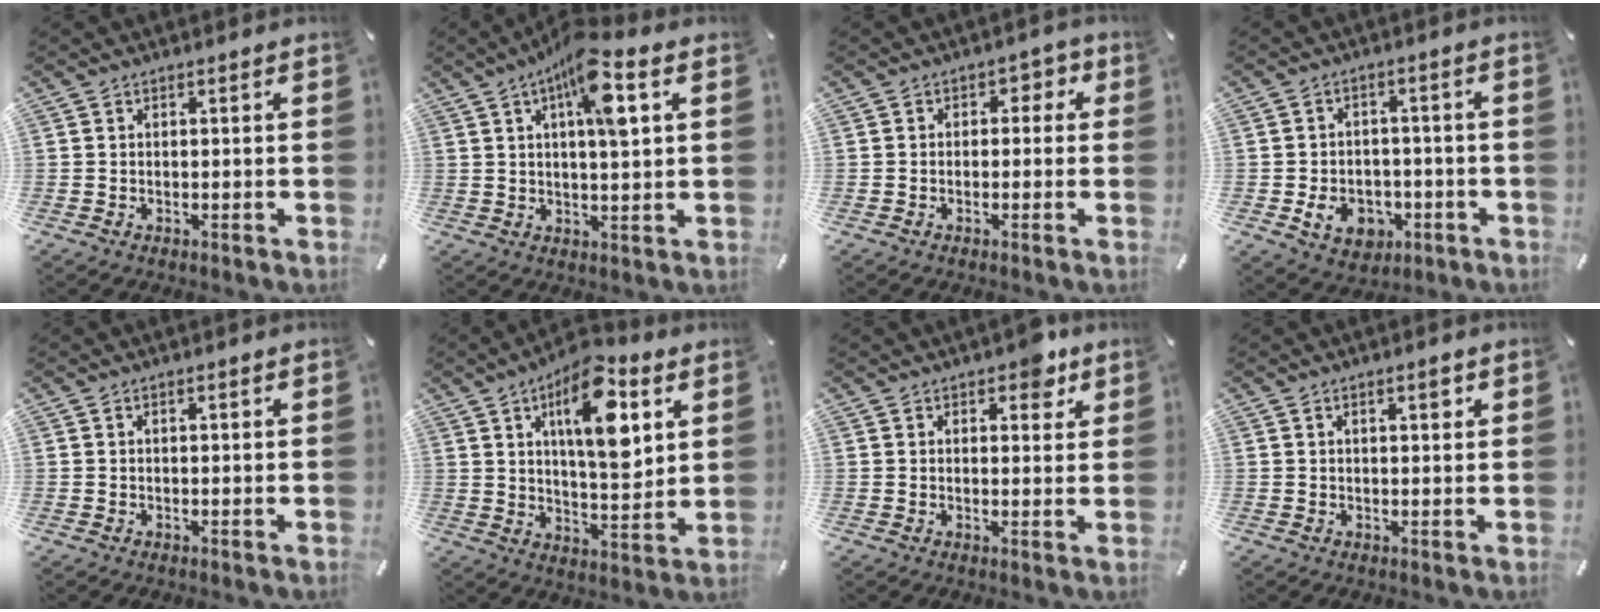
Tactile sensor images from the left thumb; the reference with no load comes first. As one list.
[{"total": 11.0, "force": [4.2, 2.6, 9.8], "torque": [-0.168, -0.003, 0.067]}, {"total": 3.0, "force": [-0.7, 2.4, 1.7], "torque": [-0.018, 0.010, -0.021]}, {"total": 8.6, "force": [-2.8, 6.9, 4.3], "torque": [-0.081, 0.017, -0.049]}, {"total": 0.5, "force": [0.2, 0.2, 0.4], "torque": [-0.009, 0.003, 0.002]}, {"total": 16.4, "force": [7.5, 6.9, 12.9], "torque": [-0.209, -0.025, 0.118]}, {"total": 5.2, "force": [3.4, 2.8, 2.7], "torque": [-0.016, -0.015, 0.051]}, {"total": 2.5, "force": [1.0, 0.9, 2.1], "torque": [-0.033, 0.002, 0.015]}]